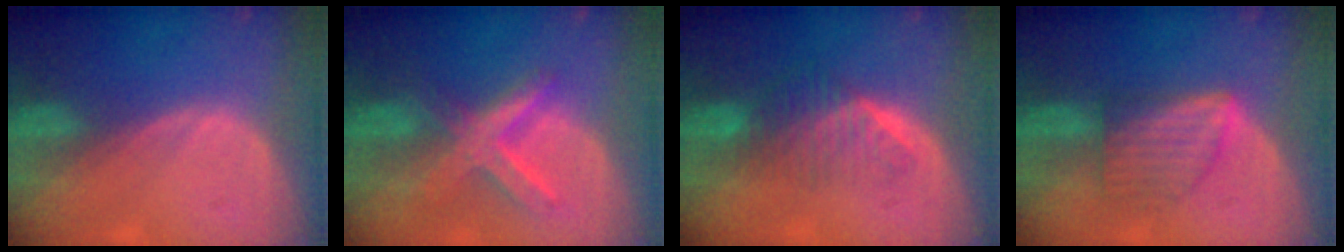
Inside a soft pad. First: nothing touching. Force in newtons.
{"total": 8.0, "press": 7.0, "slide": 4.0}
{"total": 6.6, "press": 5.6, "slide": 3.5}
{"total": 6.1, "press": 6.1, "slide": 0.2}